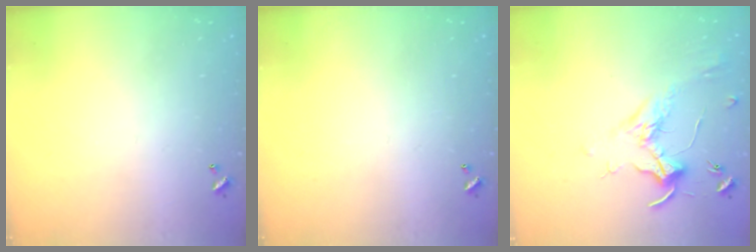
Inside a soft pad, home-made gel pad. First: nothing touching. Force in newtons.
{"total": 0.0}
{"total": 1.7, "press": 1.6, "slide": 0.7}